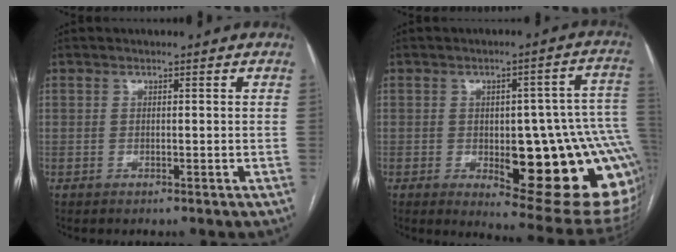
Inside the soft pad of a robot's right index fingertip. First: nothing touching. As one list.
[{"total": 23.0, "force": [-4.8, 6.2, 21.6], "torque": [-0.178, 0.016, -0.039]}]